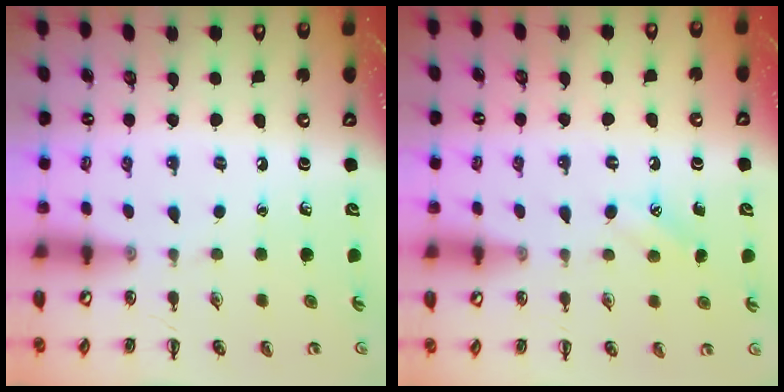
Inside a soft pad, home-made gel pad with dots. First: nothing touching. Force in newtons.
{"total": 3.3, "press": 3.2, "slide": 0.8}